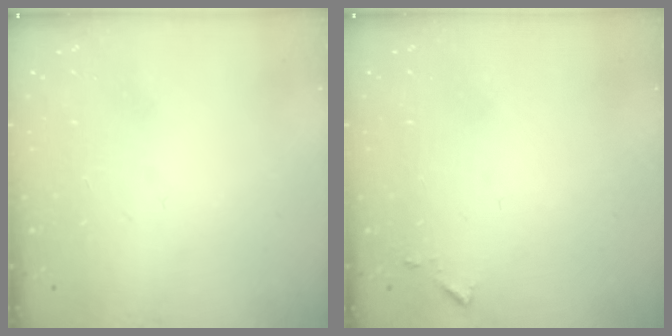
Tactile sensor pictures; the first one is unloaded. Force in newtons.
{"total": 5.3, "press": 5.2, "slide": 0.5}